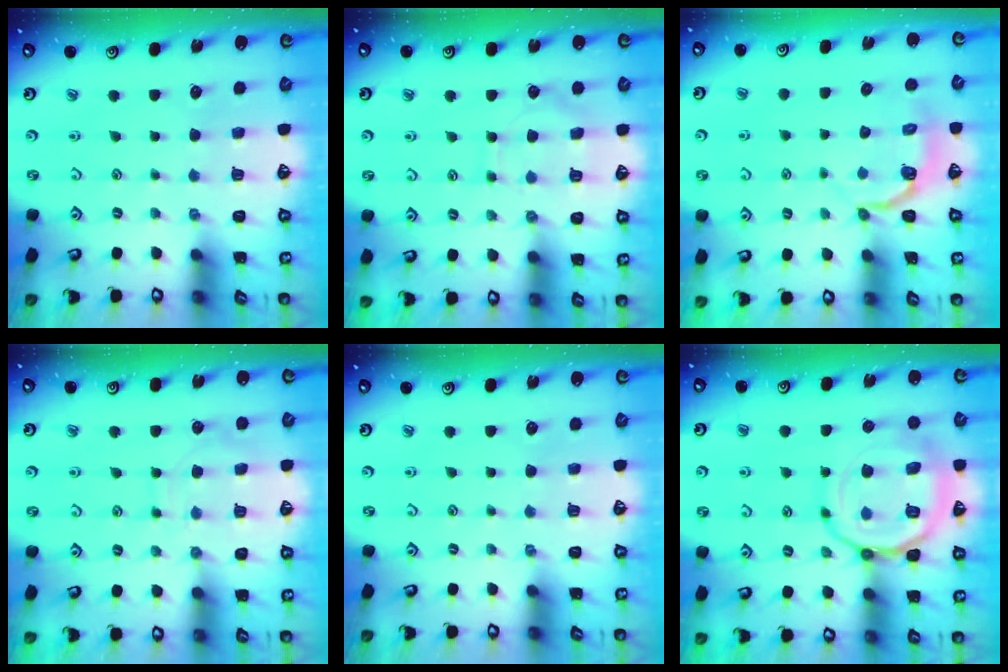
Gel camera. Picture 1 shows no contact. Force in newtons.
{"total": 8.2, "press": 8.2, "slide": 0.8}
{"total": 3.6, "press": 2.6, "slide": 2.4}
{"total": 8.7, "press": 8.6, "slide": 0.7}
{"total": 0.0}
{"total": 17.5, "press": 17.4, "slide": 1.6}